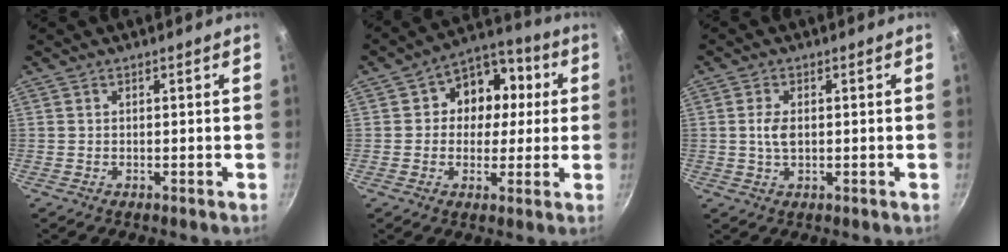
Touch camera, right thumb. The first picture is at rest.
{"total": 11.7, "force": [1.7, 9.7, 6.3], "torque": [-0.041, 0.017, 0.010]}
{"total": 3.5, "force": [0.2, 2.0, 2.8], "torque": [-0.049, 0.001, 0.003]}